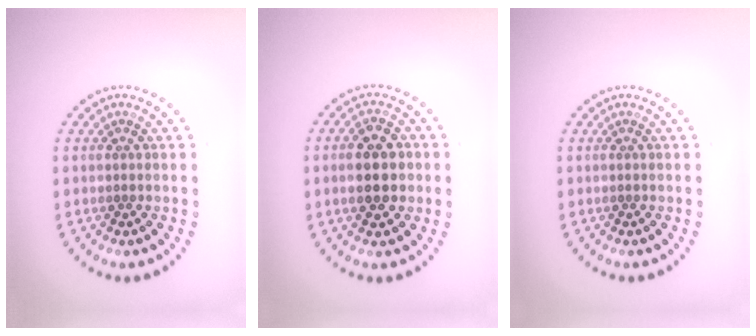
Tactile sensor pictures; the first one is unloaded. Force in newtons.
{"total": 4.4, "press": 4.4, "slide": 0.3}
{"total": 0.0}